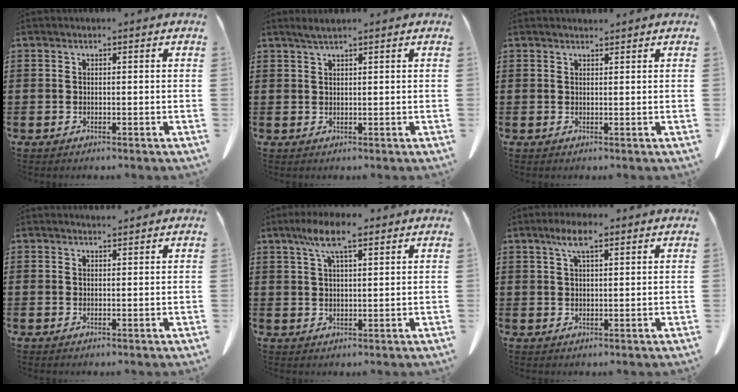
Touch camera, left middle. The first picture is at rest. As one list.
[{"total": 1.5, "force": [1.2, 0.0, 0.9], "torque": [-0.018, 0.001, 0.022]}, {"total": 0.9, "force": [0.9, 0.1, 0.1], "torque": [-0.004, -0.001, 0.018]}, {"total": 1.1, "force": [1.1, 0.0, 0.2], "torque": [-0.006, -0.001, 0.021]}, {"total": 6.9, "force": [4.3, 1.5, 5.2], "torque": [-0.109, 0.007, 0.074]}, {"total": 4.5, "force": [2.7, 1.1, 3.4], "torque": [-0.074, 0.007, 0.045]}]